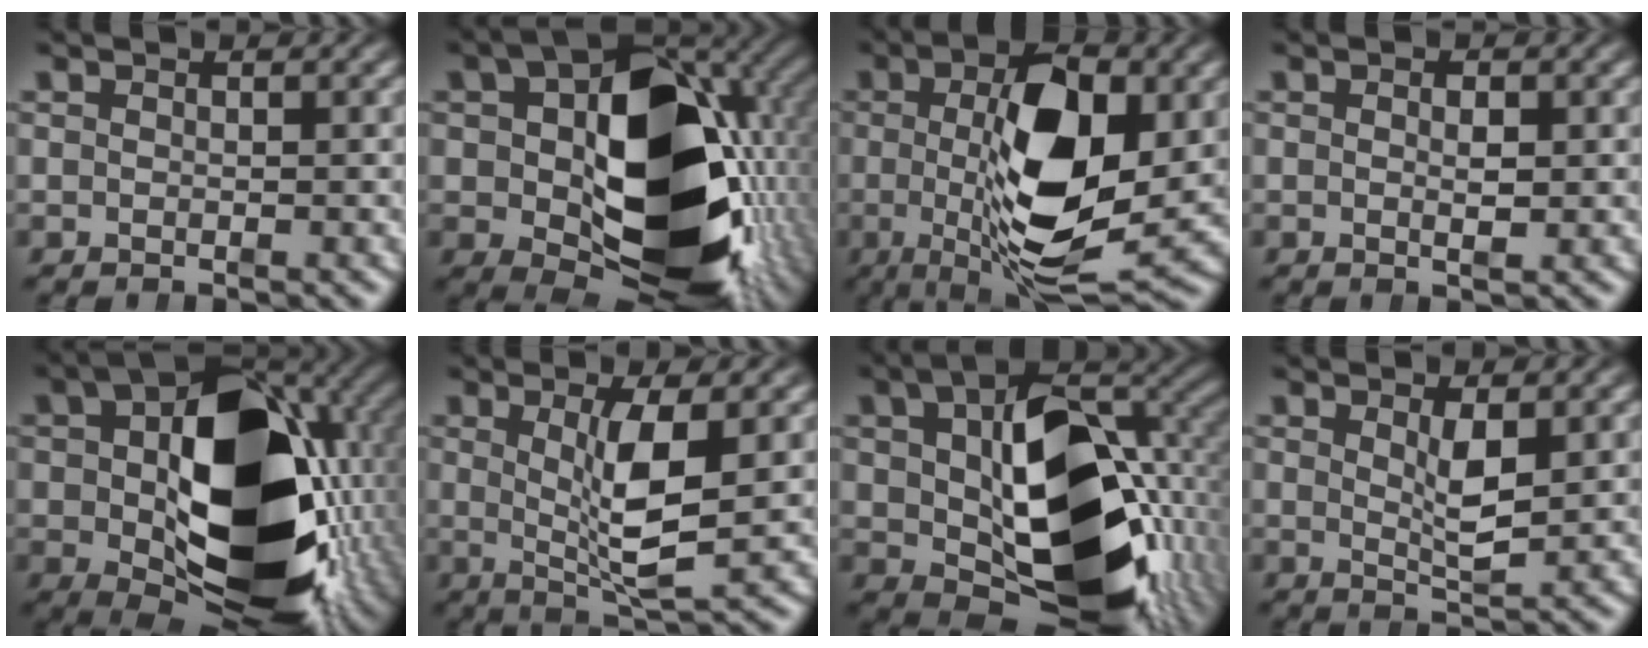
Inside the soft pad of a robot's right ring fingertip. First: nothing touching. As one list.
[{"total": 21.4, "force": [-2.2, 13.1, 16.8], "torque": [-0.273, -0.054, -0.004]}, {"total": 12.4, "force": [0.1, 4.9, 11.4], "torque": [-0.185, -0.025, 0.010]}, {"total": 1.5, "force": [0.0, 0.6, 1.4], "torque": [-0.020, -0.005, -0.001]}, {"total": 23.5, "force": [-2.7, 14.1, 18.6], "torque": [-0.306, -0.052, -0.013]}, {"total": 5.5, "force": [0.8, 0.7, 5.4], "torque": [-0.090, -0.016, 0.024]}, {"total": 17.4, "force": [-1.5, 10.0, 14.2], "torque": [-0.221, -0.049, 0.008]}, {"total": 2.4, "force": [0.8, 0.0, 2.2], "torque": [-0.034, -0.016, 0.024]}]